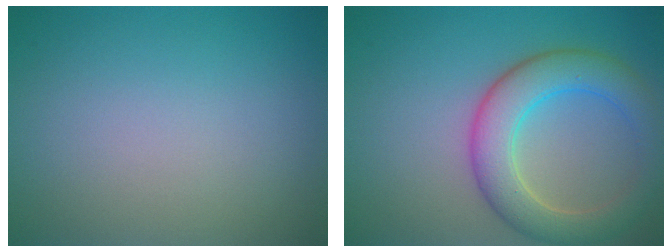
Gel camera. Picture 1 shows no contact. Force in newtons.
{"total": 6.1, "press": 6.1, "slide": 0.2}